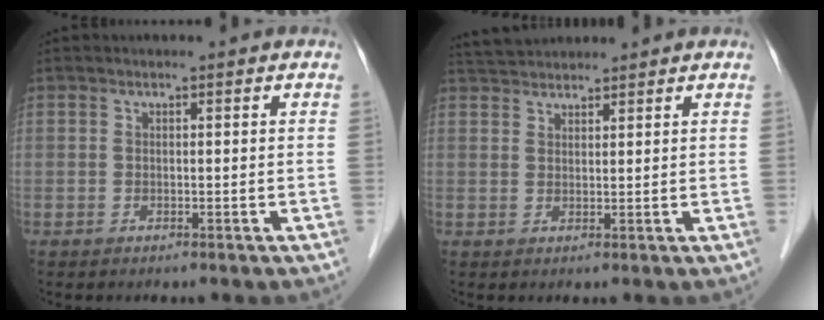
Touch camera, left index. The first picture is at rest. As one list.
[{"total": 4.3, "force": [4.2, 0.5, 0.8], "torque": [-0.019, 0.032, 0.080]}]